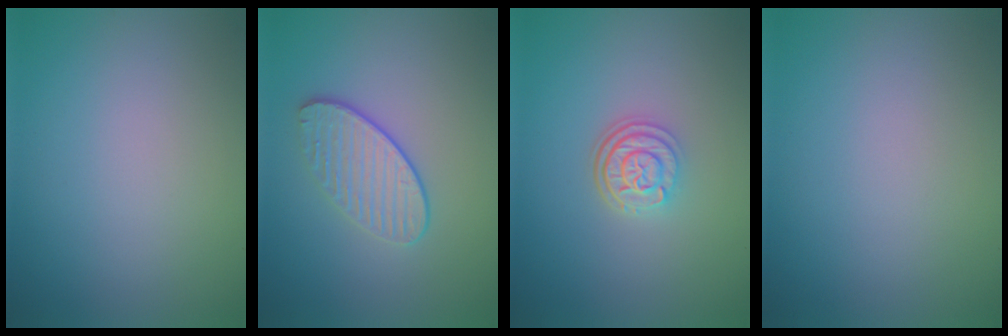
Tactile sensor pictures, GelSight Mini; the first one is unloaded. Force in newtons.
{"total": 2.7, "press": 2.4, "slide": 1.2}
{"total": 3.1, "press": 2.4, "slide": 2.0}
{"total": 0.0}